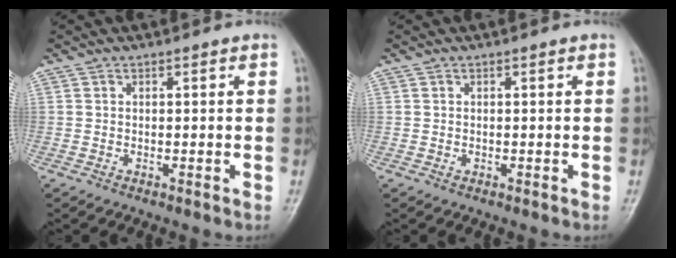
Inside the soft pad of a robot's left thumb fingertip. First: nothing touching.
{"total": 0.5, "force": [0.1, 0.4, 0.4], "torque": [0.000, 0.001, 0.002]}